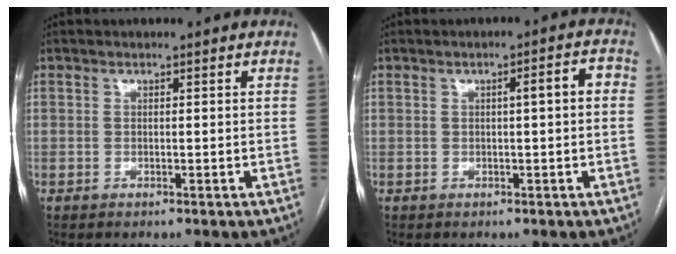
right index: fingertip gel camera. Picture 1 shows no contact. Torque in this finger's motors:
{"motor_torque": [0.30, 0.03, 0.11, 0.03]}